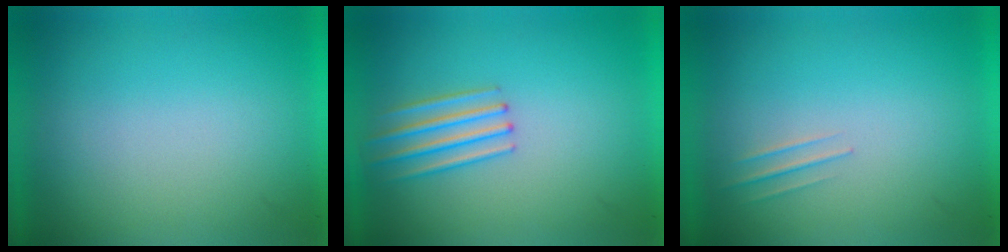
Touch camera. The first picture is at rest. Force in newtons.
{"total": 2.1}
{"total": 1.0}